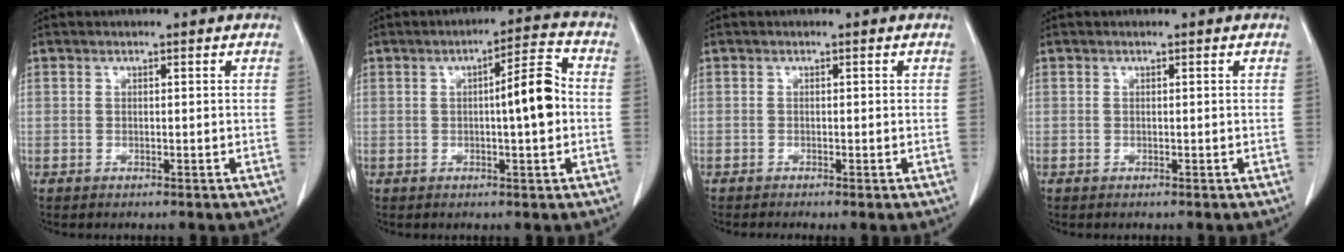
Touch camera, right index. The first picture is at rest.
{"total": 7.1, "force": [-0.2, 1.0, 7.1], "torque": [-0.100, 0.015, -0.006]}
{"total": 0.7, "force": [-0.4, 0.0, 0.6], "torque": [-0.010, -0.001, -0.010]}
{"total": 0.0}